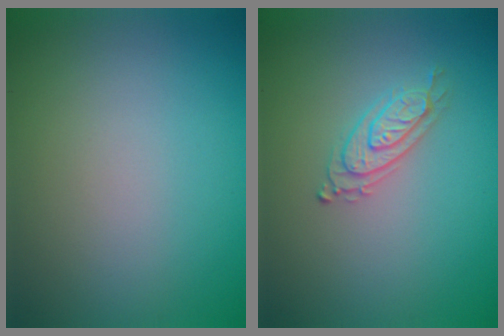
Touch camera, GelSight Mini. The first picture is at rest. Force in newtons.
{"total": 2.2, "press": 2.1, "slide": 0.6}